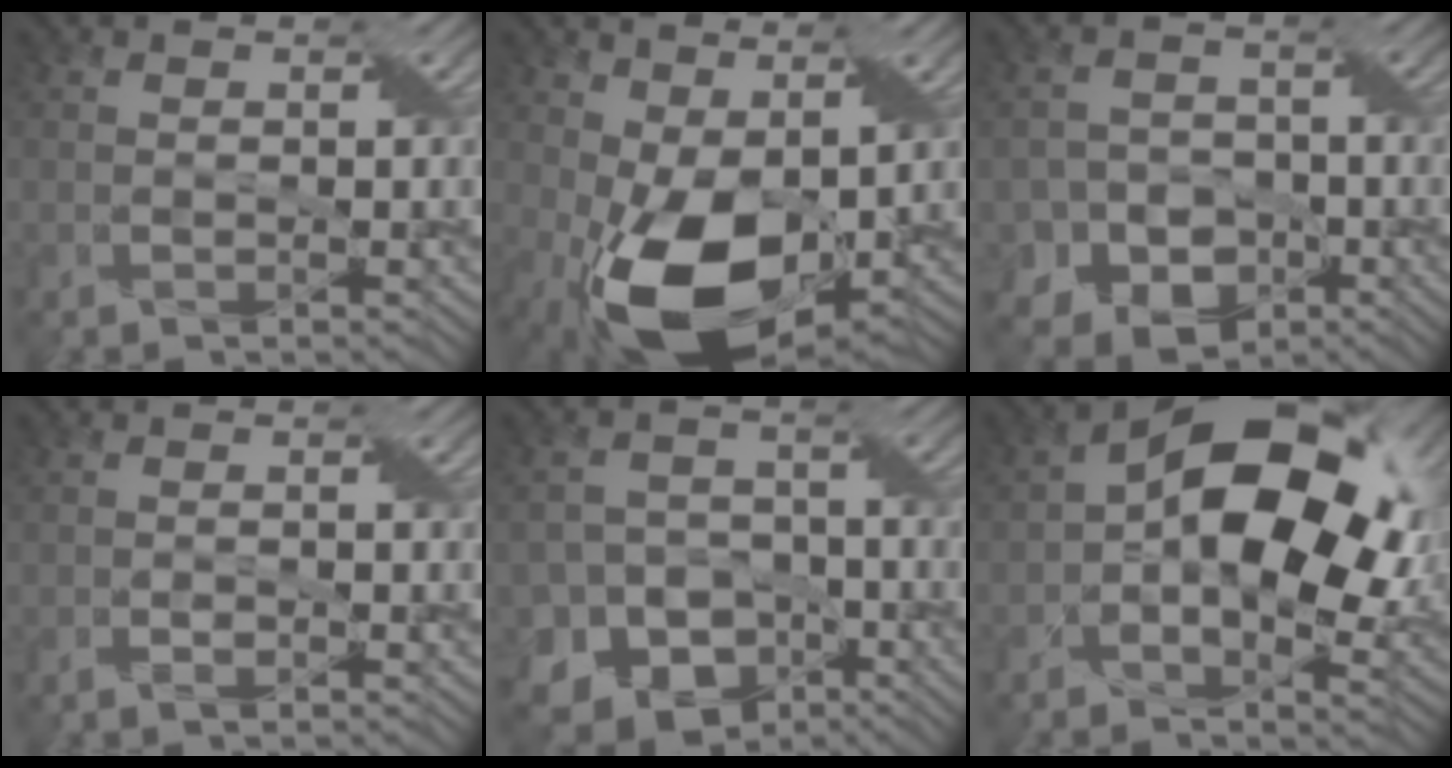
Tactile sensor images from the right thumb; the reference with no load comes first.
{"total": 13.1, "force": [-1.7, 7.3, 10.7], "torque": [-0.216, -0.017, -0.026]}
{"total": 8.0, "force": [-4.2, 6.3, 2.7], "torque": [-0.042, -0.015, -0.082]}
{"total": 1.1, "force": [-0.4, 0.3, 0.9], "torque": [-0.019, 0.000, -0.008]}
{"total": 13.0, "force": [-7.7, 9.6, 4.3], "torque": [-0.086, -0.035, -0.130]}
{"total": 16.3, "force": [1.9, 9.8, 12.9], "torque": [-0.198, 0.006, 0.027]}